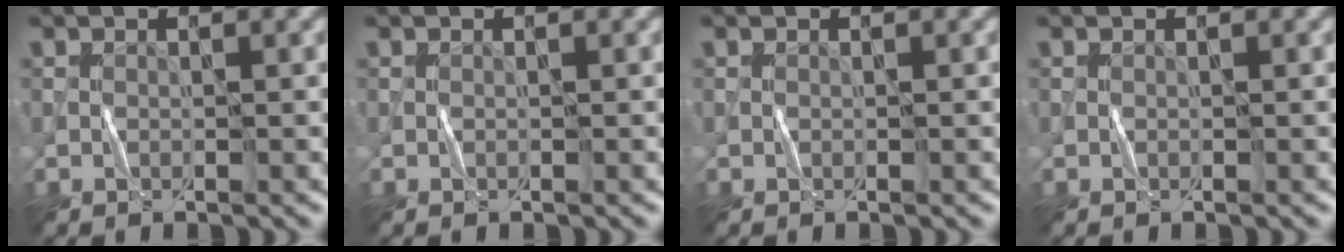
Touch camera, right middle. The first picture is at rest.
{"total": 0.0}
{"total": 0.0}
{"total": 0.0}